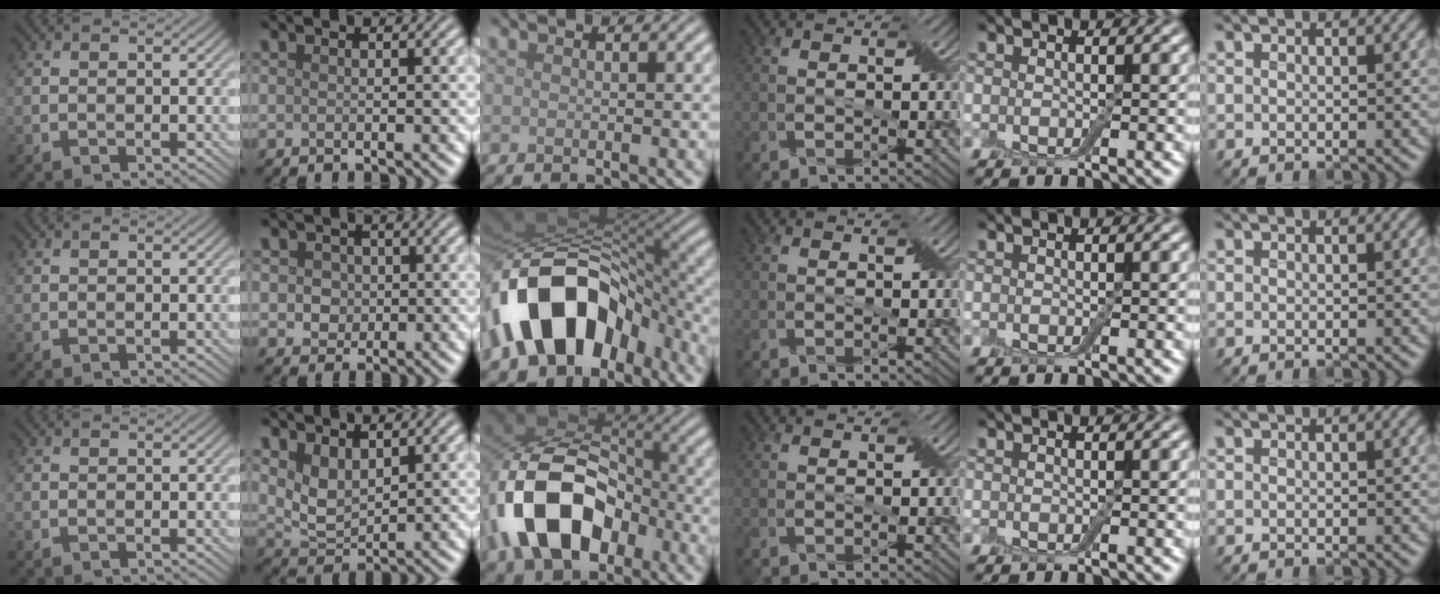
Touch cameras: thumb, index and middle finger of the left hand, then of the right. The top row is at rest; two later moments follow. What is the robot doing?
{"motion": "extract", "object": "drawer"}